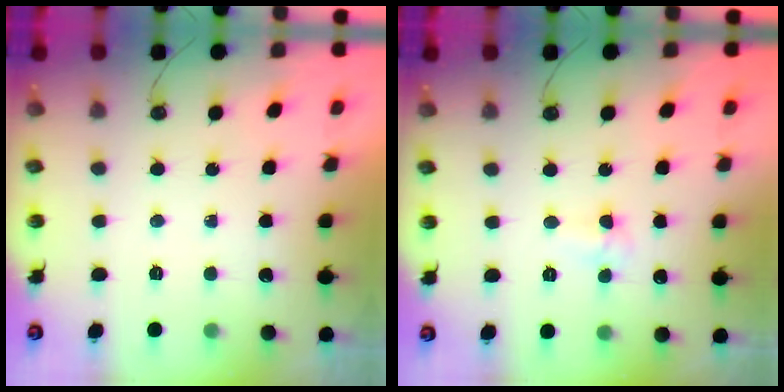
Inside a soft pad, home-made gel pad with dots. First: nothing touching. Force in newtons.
{"total": 3.7, "press": 3.6, "slide": 0.8}